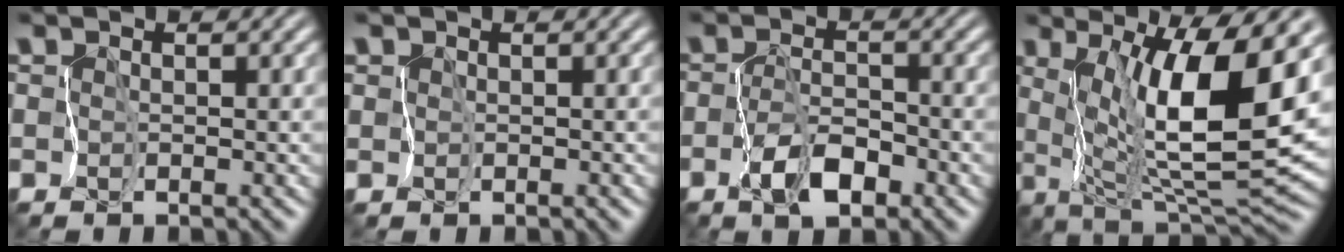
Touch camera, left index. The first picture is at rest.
{"total": 1.6, "force": [0.8, 1.4, 0.5], "torque": [-0.001, 0.012, -0.002]}
{"total": 3.1, "force": [-1.9, 1.1, 2.1], "torque": [-0.042, 0.003, -0.037]}
{"total": 10.6, "force": [2.7, 2.0, 10.1], "torque": [-0.172, -0.017, 0.054]}